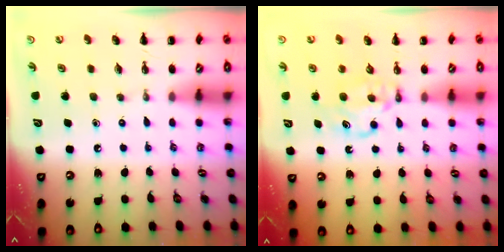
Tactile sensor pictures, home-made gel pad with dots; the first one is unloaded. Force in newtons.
{"total": 6.5, "press": 6.5, "slide": 0.6}